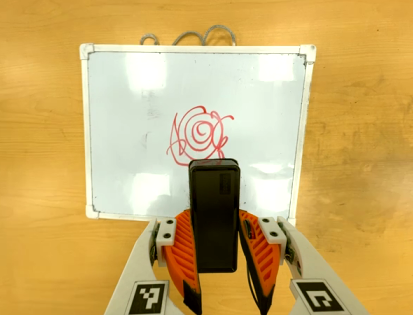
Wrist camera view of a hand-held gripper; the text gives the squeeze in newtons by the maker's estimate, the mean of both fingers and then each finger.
{"total": 4.2, "left": 3.1, "right": 5.4}